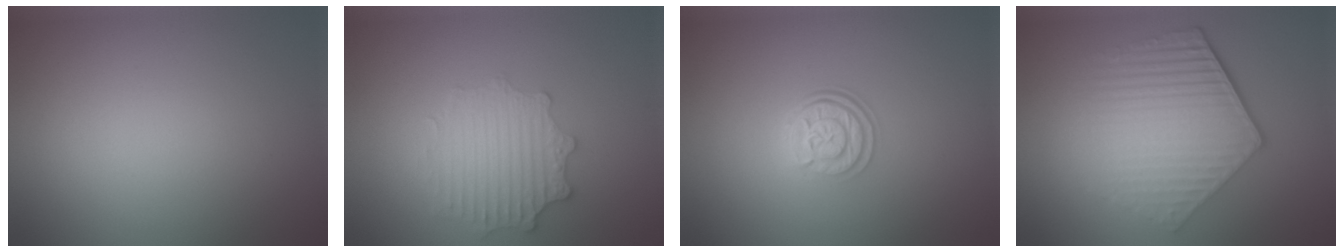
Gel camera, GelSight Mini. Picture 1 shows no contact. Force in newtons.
{"total": 2.9, "press": 2.9, "slide": 0.2}
{"total": 3.1, "press": 2.5, "slide": 1.9}
{"total": 6.1, "press": 4.4, "slide": 4.3}